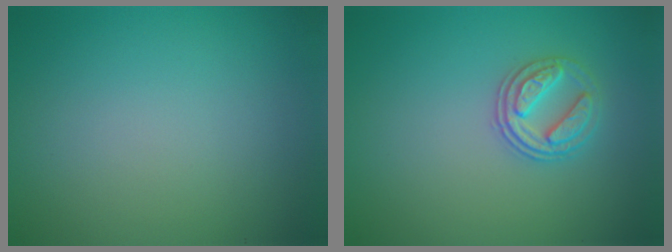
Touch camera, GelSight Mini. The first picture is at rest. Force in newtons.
{"total": 2.6, "press": 2.5, "slide": 0.7}